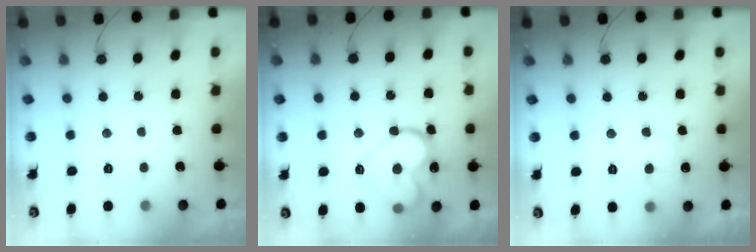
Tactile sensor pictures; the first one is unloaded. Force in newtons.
{"total": 16.2, "press": 16.2, "slide": 1.4}
{"total": 5.7, "press": 5.7, "slide": 0.6}